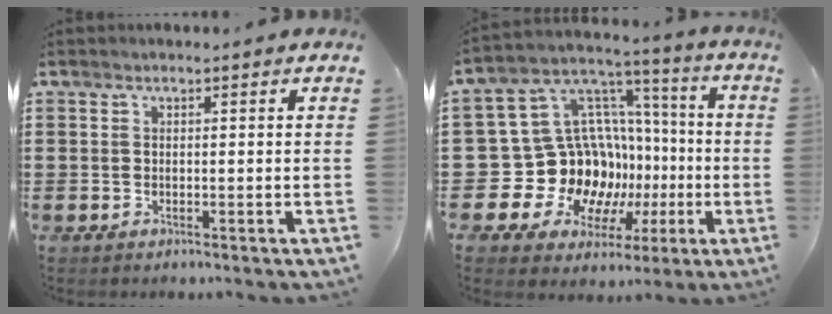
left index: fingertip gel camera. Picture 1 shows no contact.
{"total": 16.4, "force": [-2.6, 14.9, 6.5], "torque": [-0.164, -0.035, -0.004]}